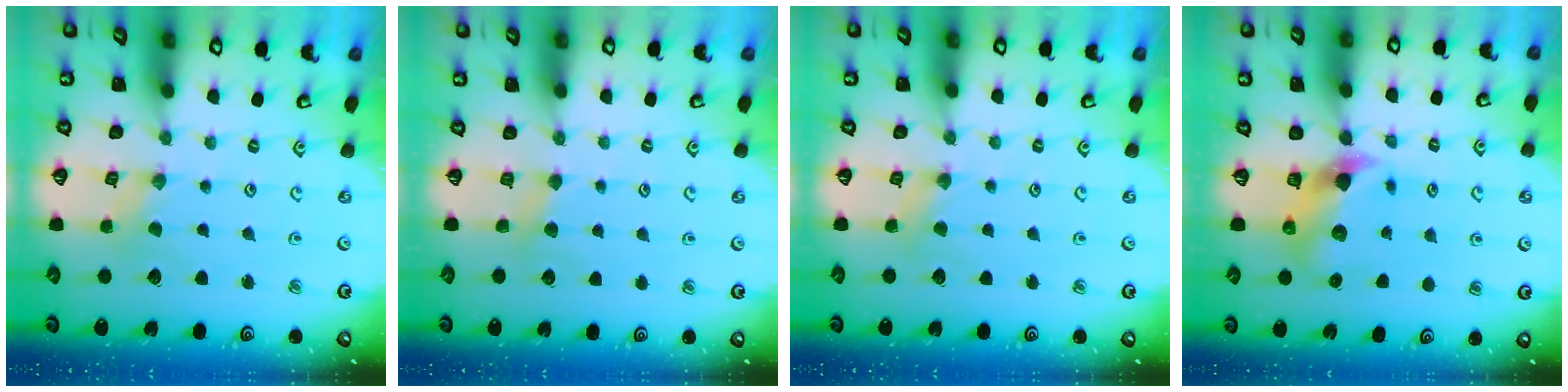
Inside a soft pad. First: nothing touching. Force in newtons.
{"total": 3.0, "press": 2.9, "slide": 0.5}
{"total": 2.8, "press": 2.7, "slide": 0.6}
{"total": 7.4, "press": 7.3, "slide": 1.2}